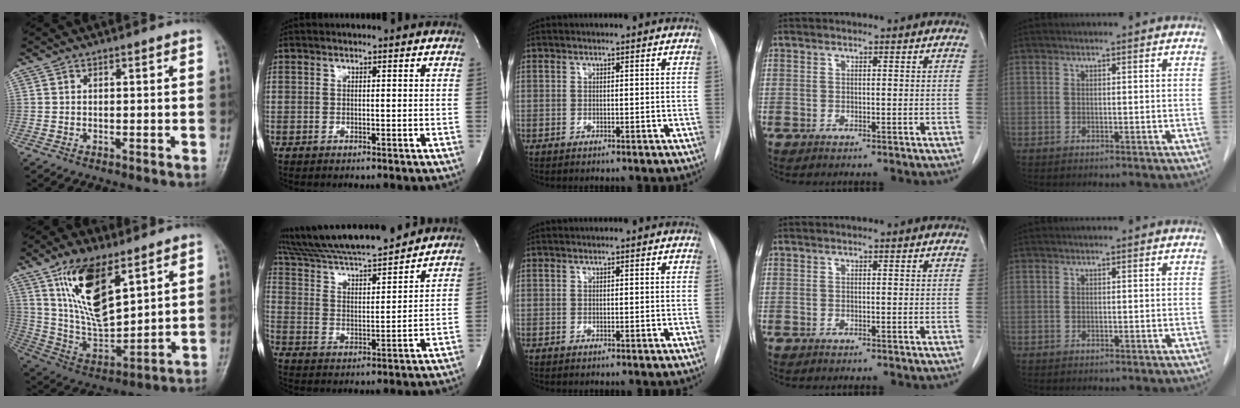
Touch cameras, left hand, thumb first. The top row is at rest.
{"thumb": {"total": 17.2, "force": [8.6, 7.6, 12.8], "torque": [-0.210, -0.042, 0.173]}, "index": {"total": 19.1, "force": [17.2, 1.7, 8.2], "torque": [-0.150, 0.015, 0.285]}}